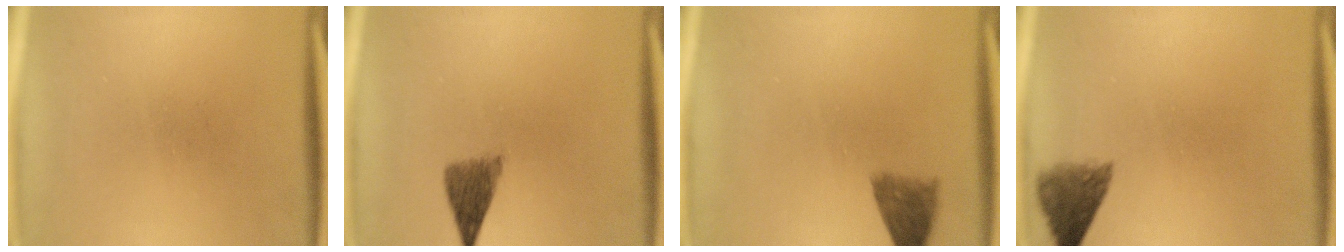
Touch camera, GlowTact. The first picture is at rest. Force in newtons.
{"total": 4.0}
{"total": 3.8}
{"total": 4.6}